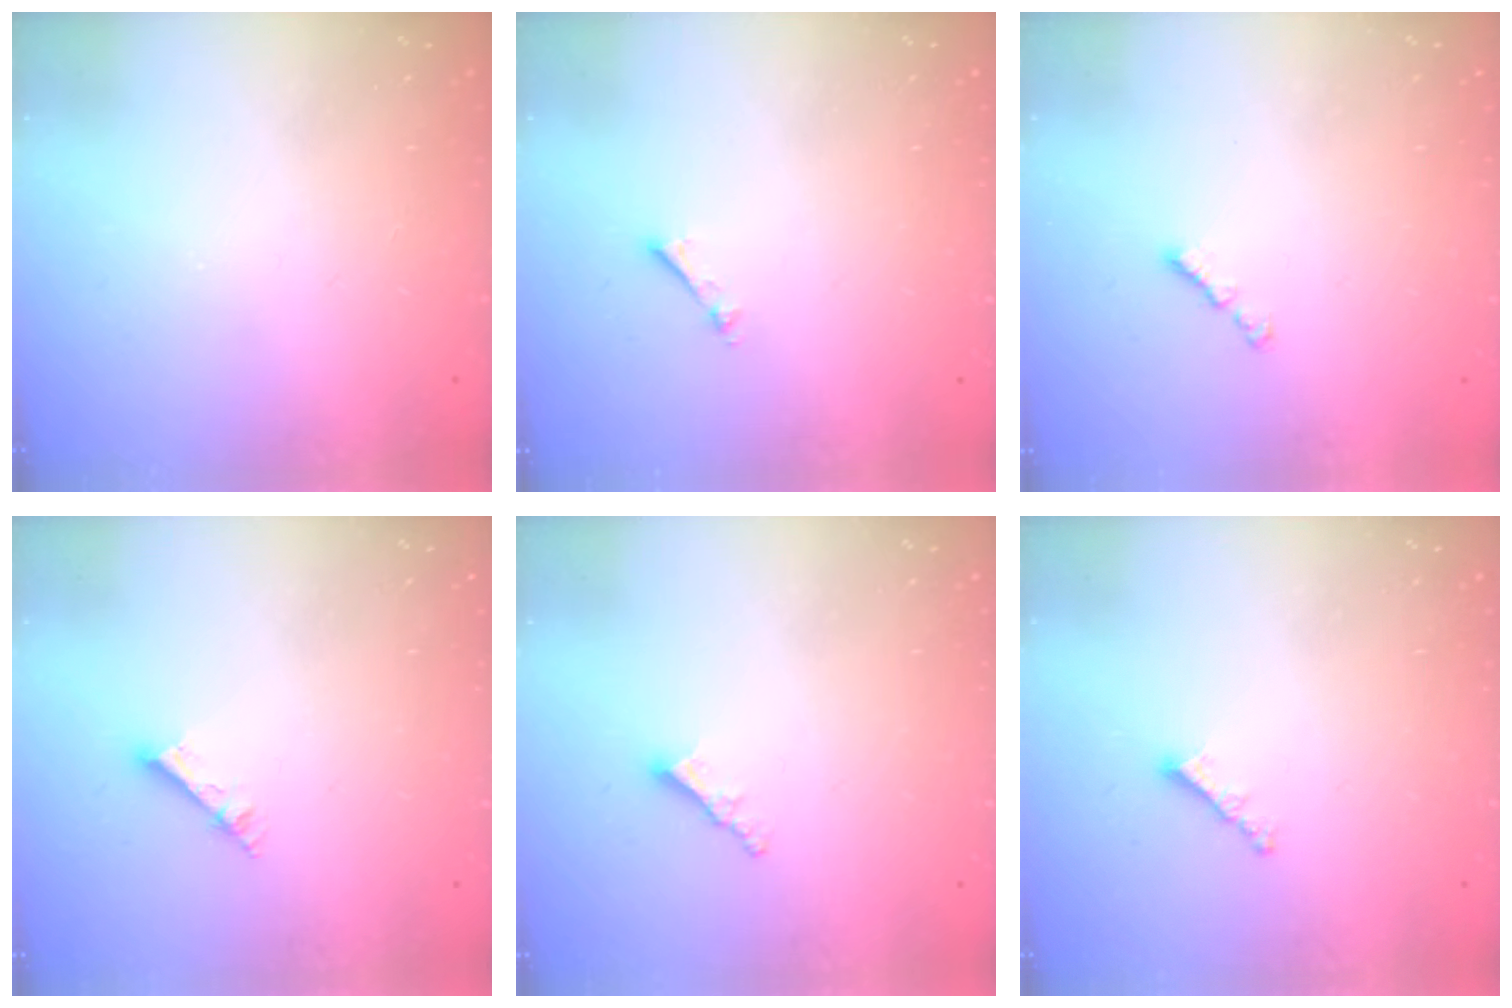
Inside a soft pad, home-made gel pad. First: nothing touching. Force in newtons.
{"total": 0.6, "press": 0.6, "slide": 0.2}
{"total": 1.1, "press": 1.0, "slide": 0.4}
{"total": 2.6, "press": 2.5, "slide": 0.2}
{"total": 2.5, "press": 2.5, "slide": 0.3}
{"total": 1.8, "press": 1.7, "slide": 0.5}